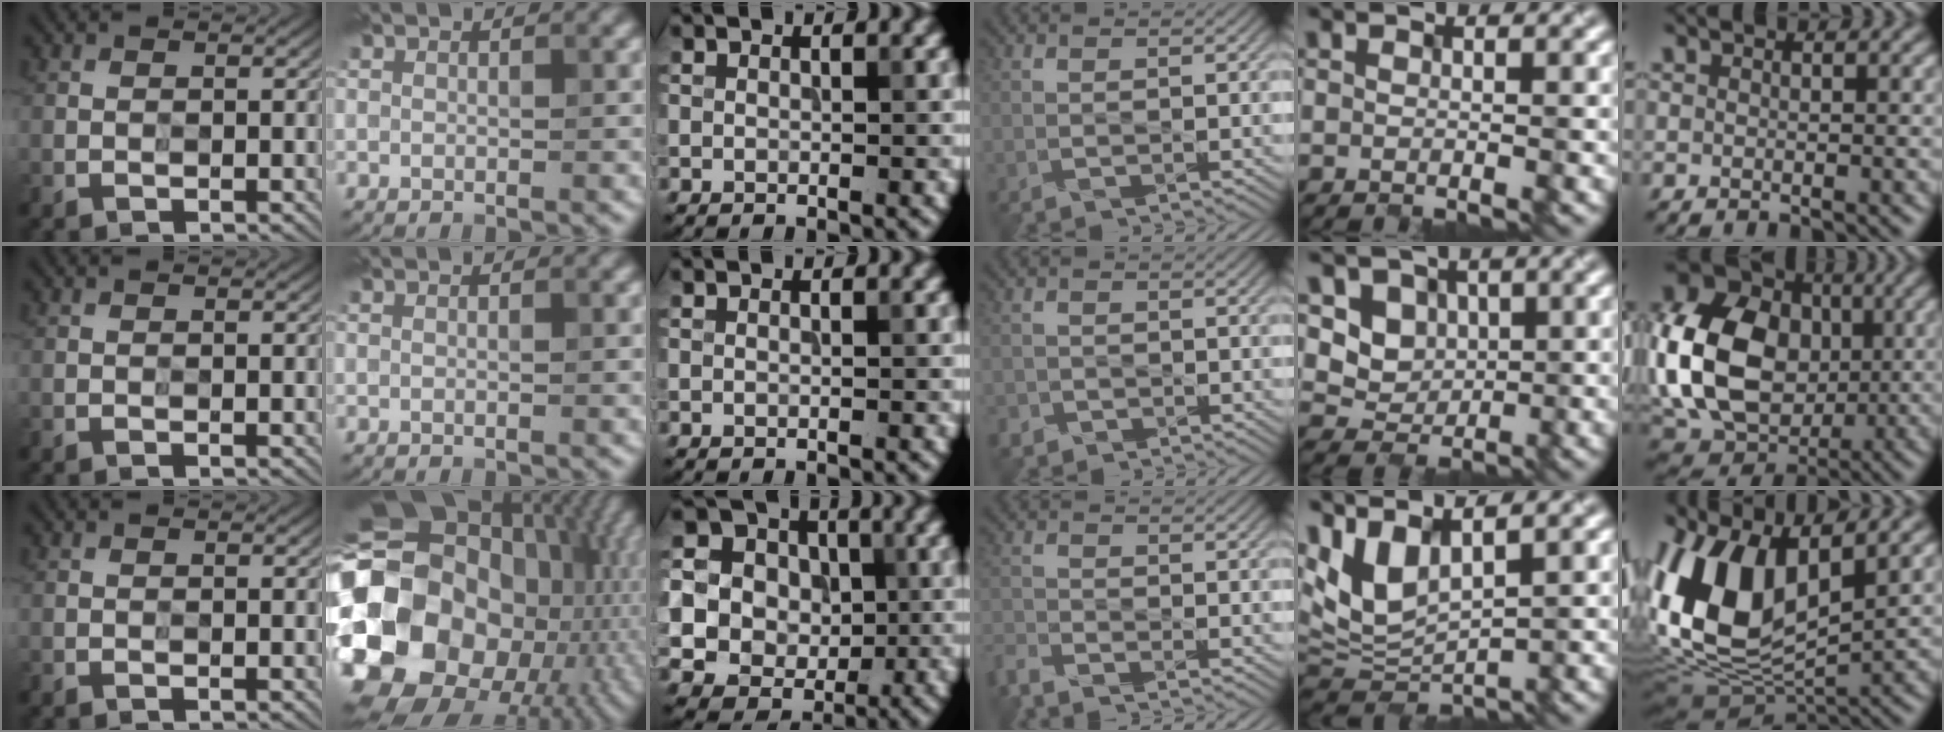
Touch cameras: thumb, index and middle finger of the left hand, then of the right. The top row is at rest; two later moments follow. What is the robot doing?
{"motion": "wipe", "object": "whiteboard"}